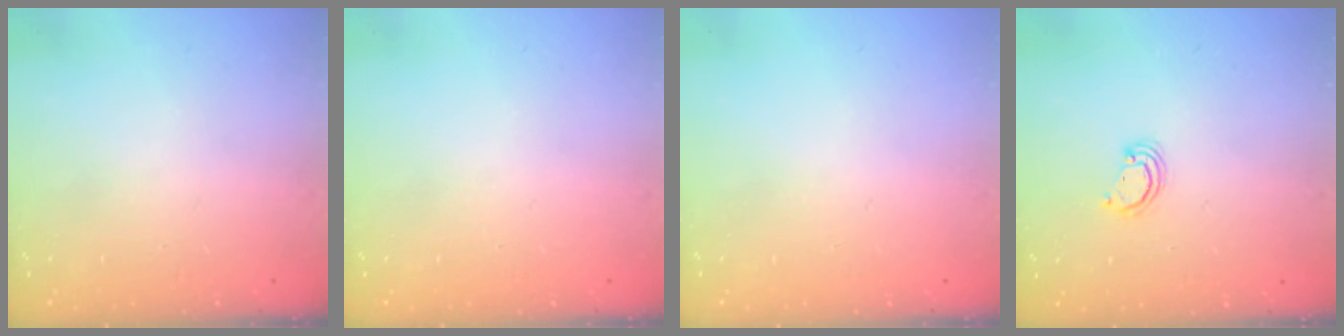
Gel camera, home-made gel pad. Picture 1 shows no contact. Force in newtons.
{"total": 0.0}
{"total": 0.0}
{"total": 2.0, "press": 2.0, "slide": 0.2}